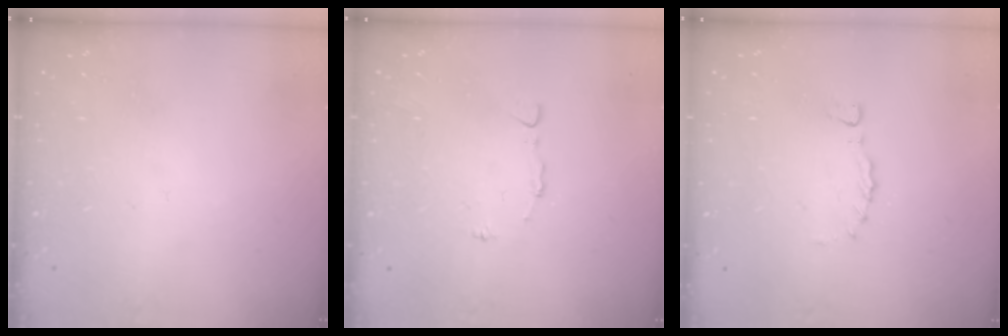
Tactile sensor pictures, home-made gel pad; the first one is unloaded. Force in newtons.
{"total": 5.0, "press": 4.9, "slide": 0.3}
{"total": 0.0}